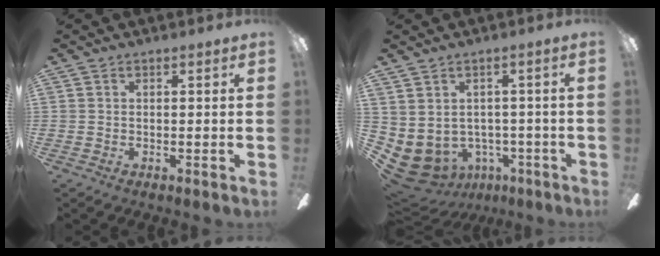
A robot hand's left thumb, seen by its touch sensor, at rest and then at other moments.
{"total": 5.7, "force": [-2.3, 4.8, 2.1], "torque": [-0.076, -0.003, -0.037]}